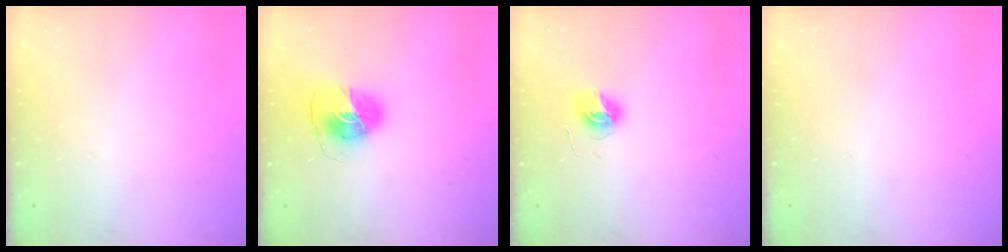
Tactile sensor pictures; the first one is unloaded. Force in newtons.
{"total": 8.5, "press": 8.5, "slide": 0.2}
{"total": 5.6, "press": 5.6, "slide": 0.6}
{"total": 0.0}